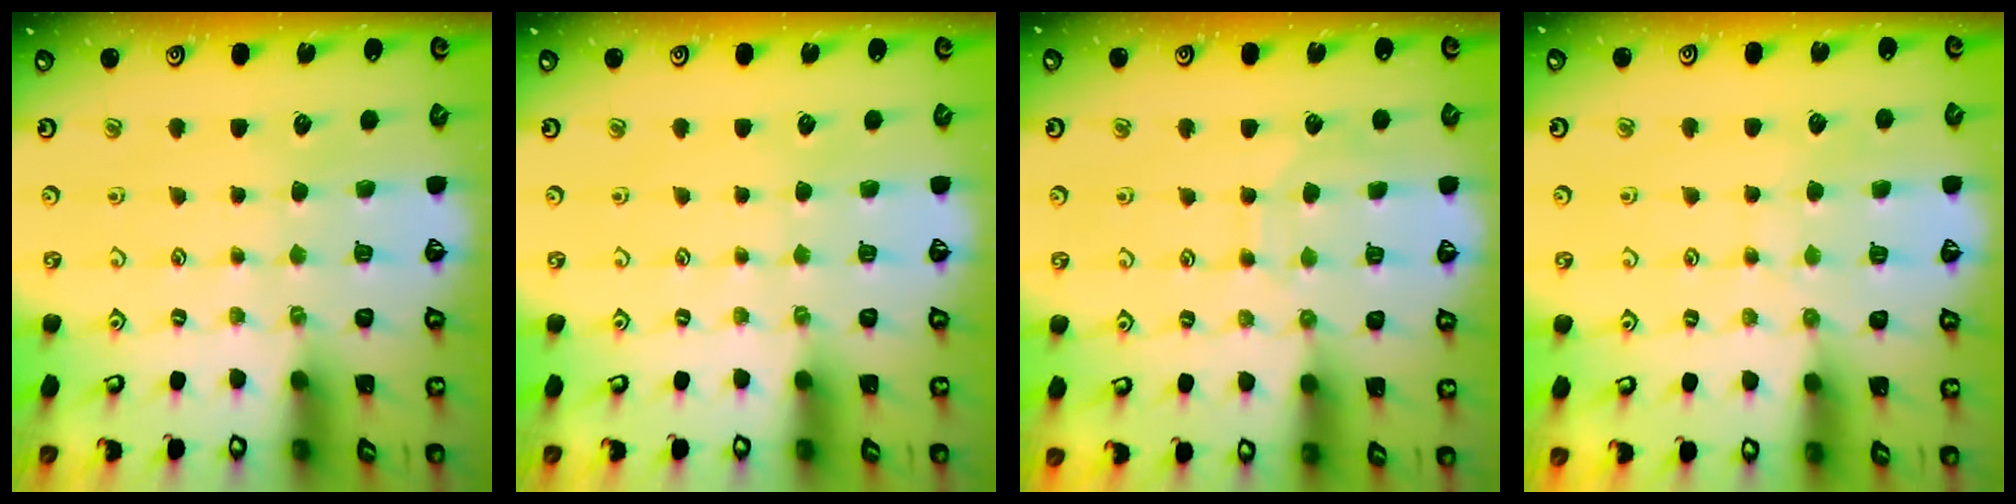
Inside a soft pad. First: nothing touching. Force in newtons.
{"total": 0.0}
{"total": 6.2, "press": 6.2, "slide": 0.5}
{"total": 5.8, "press": 5.7, "slide": 0.6}